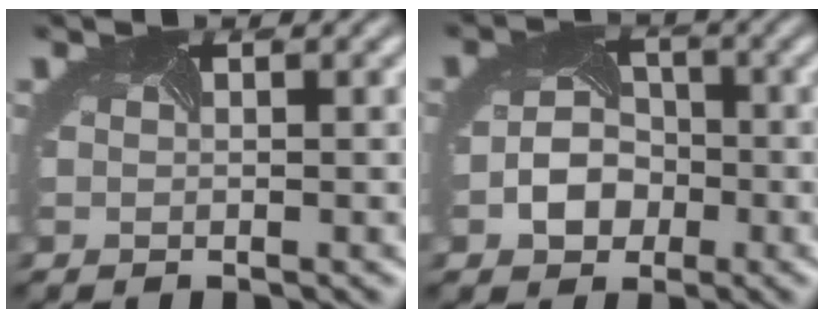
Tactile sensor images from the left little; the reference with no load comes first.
{"total": 3.5, "force": [-1.2, 3.0, 1.3], "torque": [-0.035, -0.003, -0.024]}